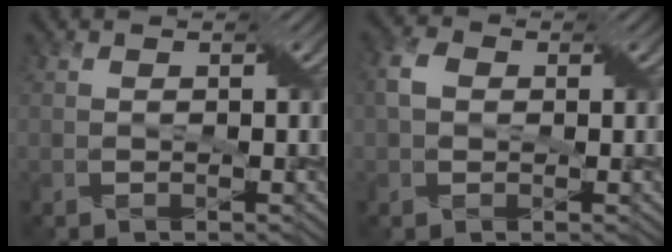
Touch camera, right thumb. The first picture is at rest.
{"total": 3.1, "force": [0.3, 2.4, 1.9], "torque": [-0.047, 0.007, -0.002]}